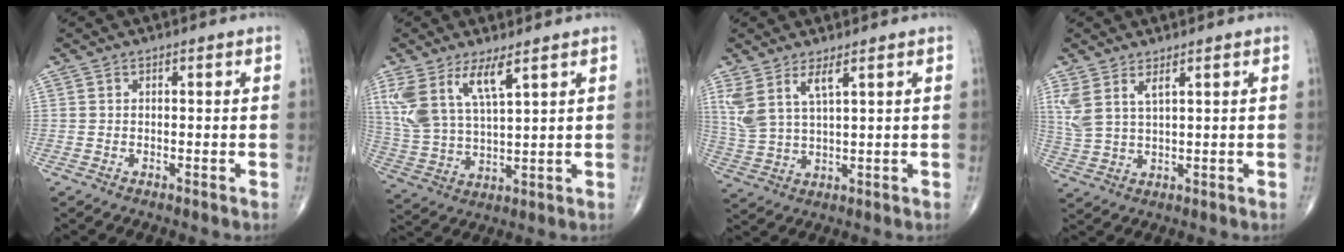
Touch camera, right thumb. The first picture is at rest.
{"total": 11.5, "force": [6.1, 3.8, 9.0], "torque": [-0.196, -0.022, 0.133]}
{"total": 6.8, "force": [3.8, 1.9, 5.4], "torque": [-0.127, -0.019, 0.087]}
{"total": 5.5, "force": [3.0, 1.8, 4.2], "torque": [-0.105, -0.014, 0.071]}